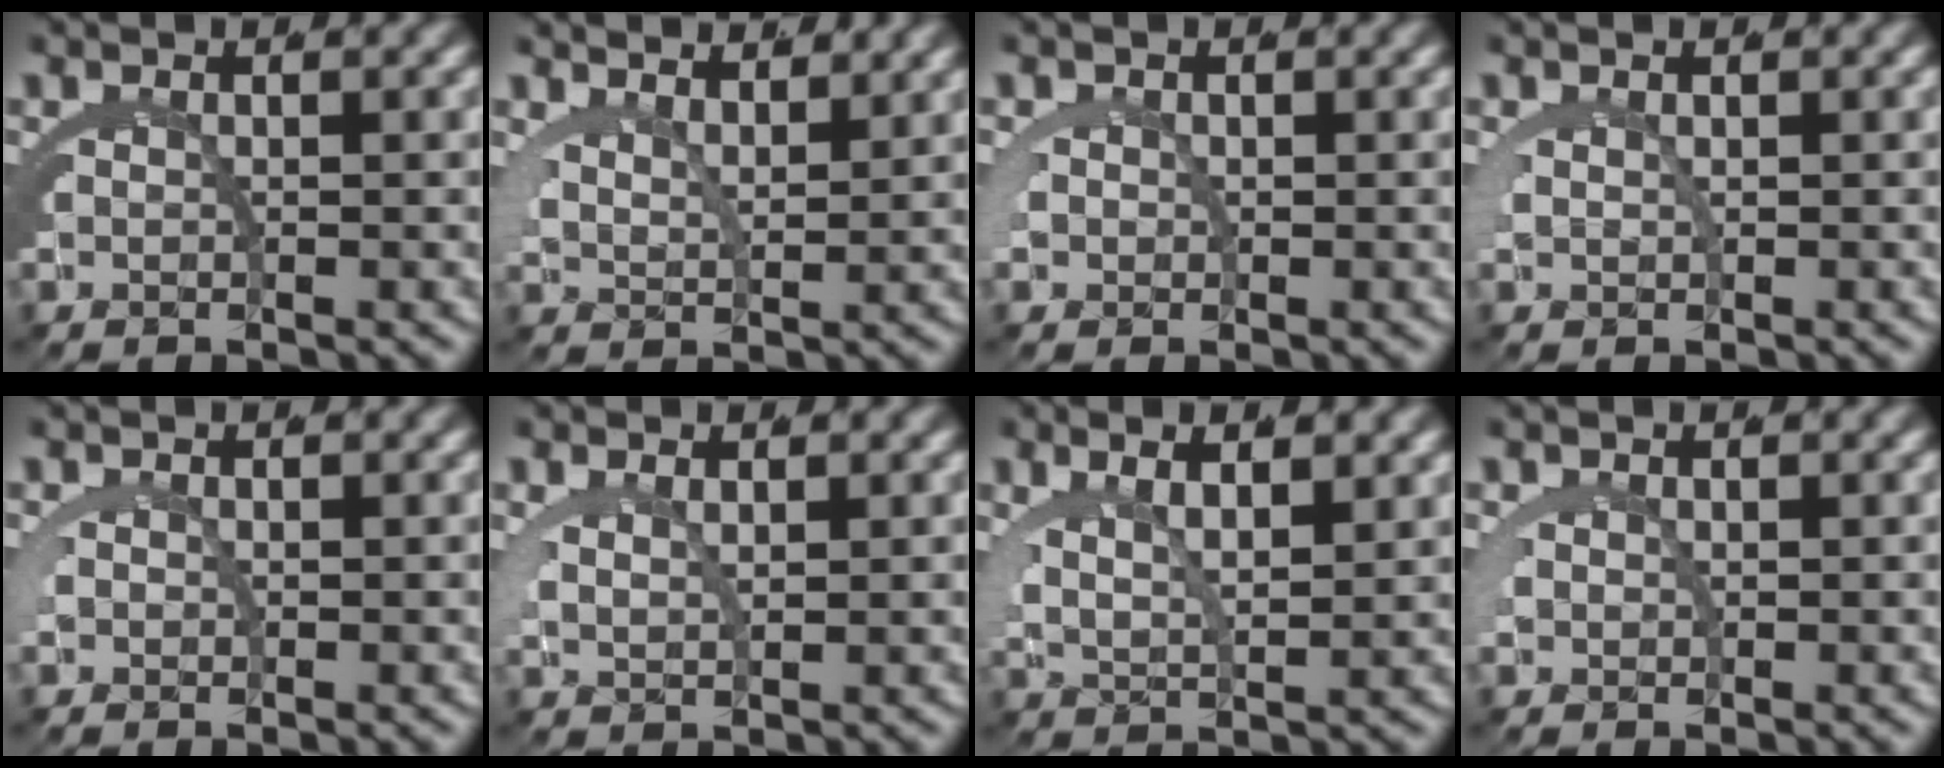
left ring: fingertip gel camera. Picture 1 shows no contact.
{"total": 4.2, "force": [3.6, 1.1, 1.9], "torque": [-0.034, -0.005, 0.066]}
{"total": 1.1, "force": [0.0, 1.0, 0.5], "torque": [-0.024, -0.005, 0.002]}
{"total": 0.6, "force": [0.4, 0.2, 0.4], "torque": [-0.019, -0.008, 0.015]}
{"total": 0.0}
{"total": 1.8, "force": [1.3, 0.5, 1.2], "torque": [-0.031, -0.008, 0.035]}
{"total": 4.6, "force": [2.1, 2.3, 3.4], "torque": [-0.063, 0.002, 0.039]}
{"total": 0.7, "force": [0.4, 0.5, 0.4], "torque": [-0.021, -0.006, 0.013]}